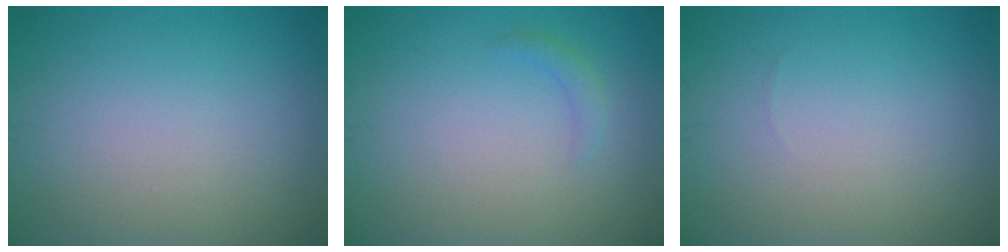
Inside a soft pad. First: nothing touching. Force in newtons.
{"total": 1.0, "press": 1.0, "slide": 0.1}
{"total": 0.0}